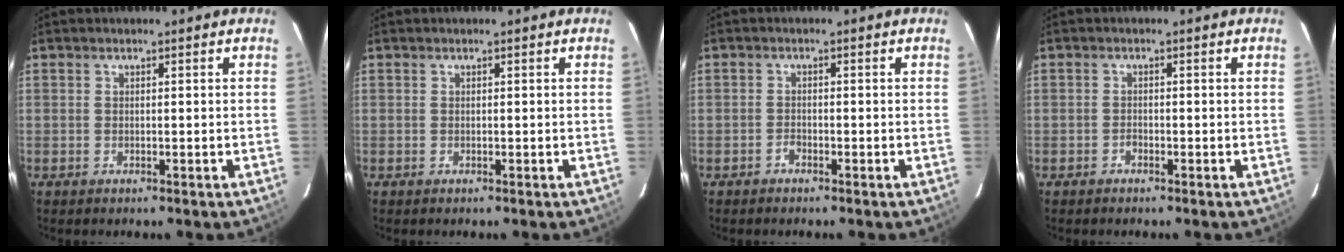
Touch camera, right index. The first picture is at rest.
{"total": 0.0}
{"total": 1.1, "force": [-0.9, 0.5, 0.3], "torque": [-0.004, 0.002, -0.020]}
{"total": 0.9, "force": [-0.7, 0.5, 0.1], "torque": [-0.002, 0.003, -0.014]}